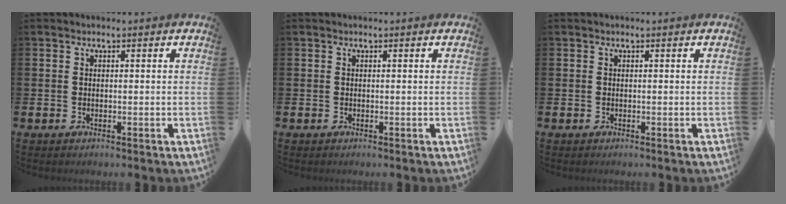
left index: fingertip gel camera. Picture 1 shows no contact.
{"total": 0.0}
{"total": 0.0}